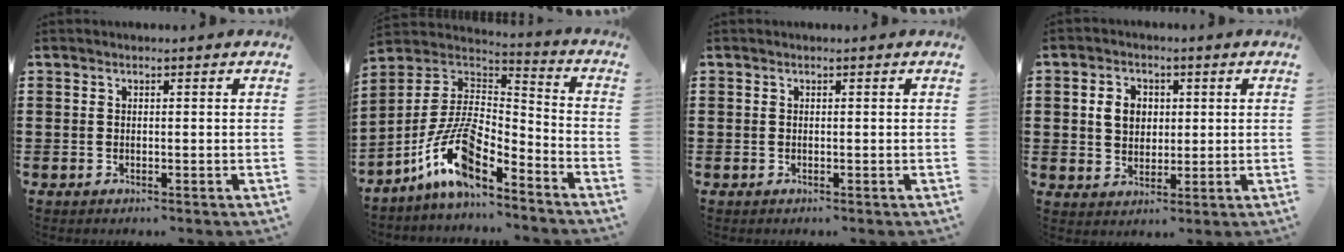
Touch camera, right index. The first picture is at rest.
{"total": 12.4, "force": [-7.6, 4.4, 8.7], "torque": [-0.191, 0.005, -0.152]}
{"total": 0.0}
{"total": 4.6, "force": [0.8, 3.7, 2.6], "torque": [-0.055, 0.011, 0.009]}